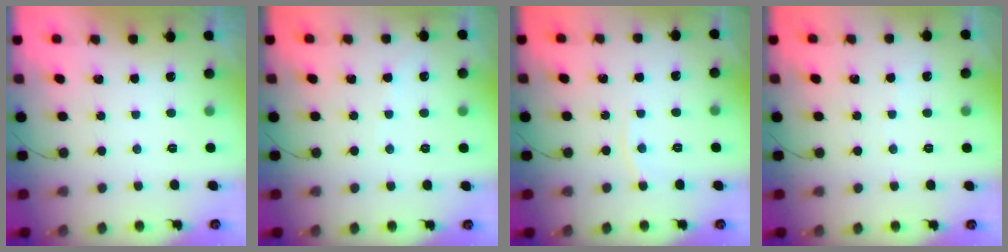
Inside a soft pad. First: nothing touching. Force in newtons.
{"total": 2.5, "press": 2.5, "slide": 0.4}
{"total": 2.9, "press": 2.9, "slide": 0.1}
{"total": 1.9, "press": 1.9, "slide": 0.2}